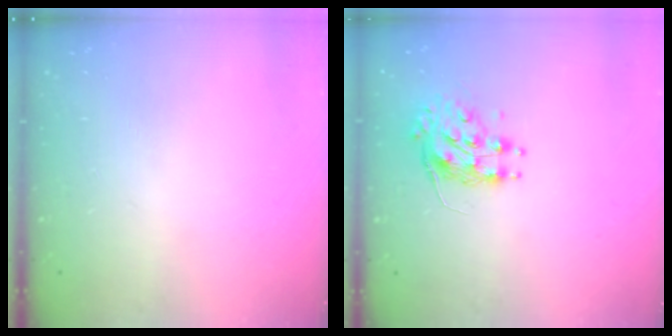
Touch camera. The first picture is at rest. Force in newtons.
{"total": 8.7, "press": 8.7, "slide": 0.8}